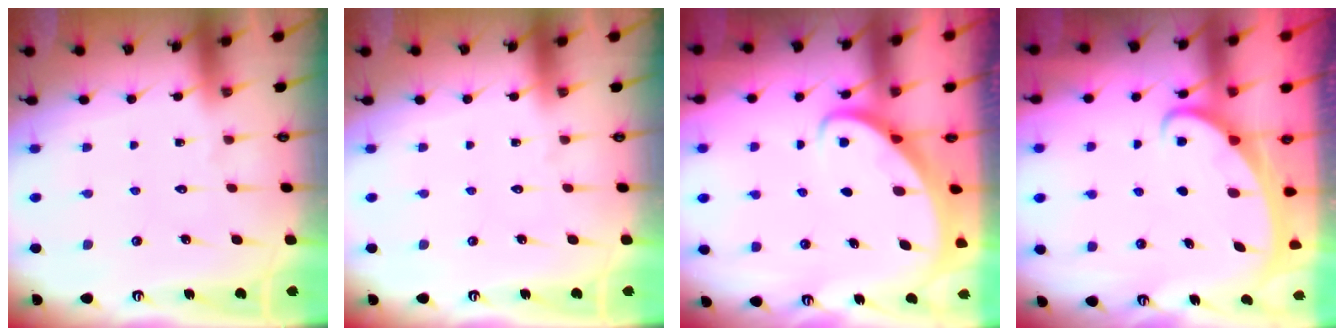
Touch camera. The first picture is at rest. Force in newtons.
{"total": 0.0}
{"total": 2.6, "press": 2.6, "slide": 0.3}
{"total": 2.3, "press": 2.2, "slide": 0.3}